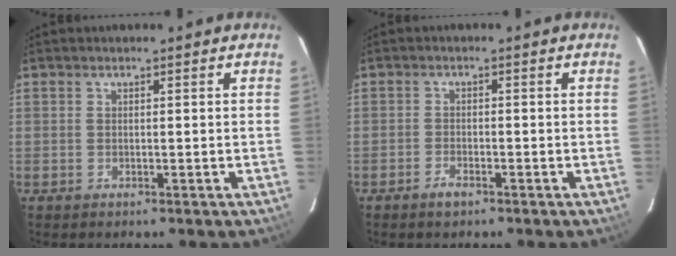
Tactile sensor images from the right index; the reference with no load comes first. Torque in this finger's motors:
{"motor_torque": [0.23, -0.26, 0.02, 0.00]}